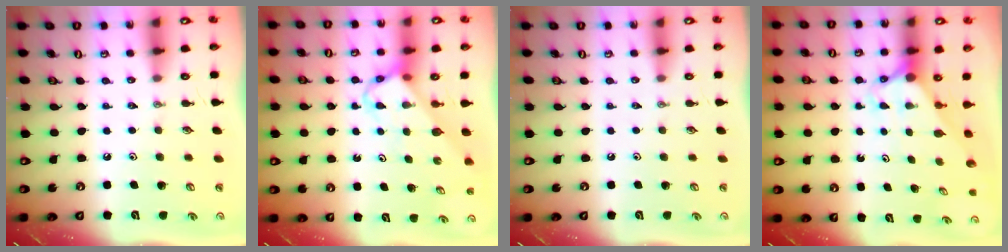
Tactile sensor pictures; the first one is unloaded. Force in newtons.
{"total": 3.6, "press": 3.6, "slide": 0.1}
{"total": 0.0}
{"total": 2.7, "press": 2.7, "slide": 0.0}